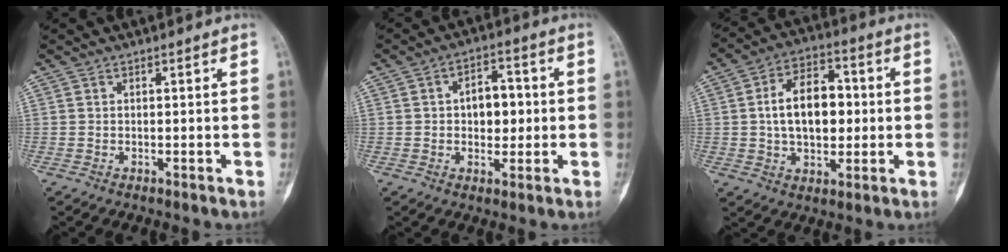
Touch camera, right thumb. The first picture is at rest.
{"total": 7.5, "force": [0.4, 4.9, 5.6], "torque": [-0.056, 0.013, 0.003]}
{"total": 13.5, "force": [0.7, 8.4, 10.5], "torque": [-0.149, 0.018, 0.010]}